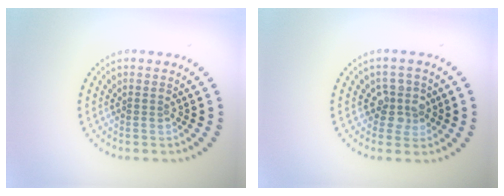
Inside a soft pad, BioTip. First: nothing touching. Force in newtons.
{"total": 2.5, "press": 2.1, "slide": 1.3}